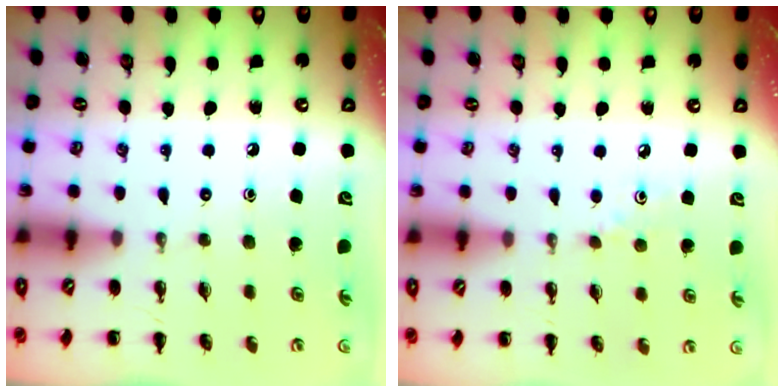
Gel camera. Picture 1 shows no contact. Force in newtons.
{"total": 3.4, "press": 3.3, "slide": 0.9}